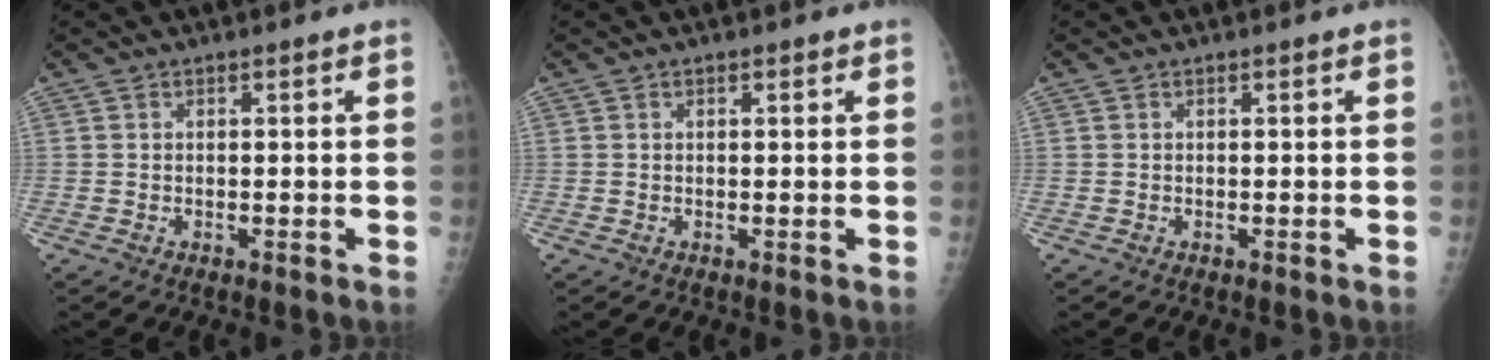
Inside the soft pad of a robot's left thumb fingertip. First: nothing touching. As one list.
[{"total": 0.9, "force": [0.5, 0.5, 0.6], "torque": [-0.007, 0.000, 0.005]}, {"total": 0.0}]